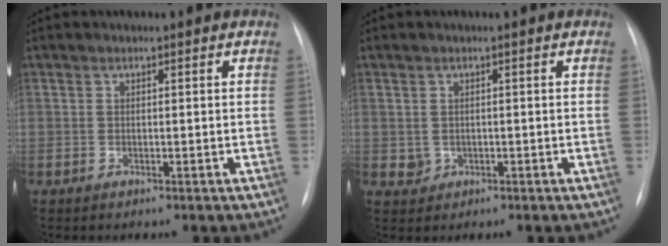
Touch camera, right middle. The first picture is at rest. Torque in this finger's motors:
{"motor_torque": [0.07, -0.13, 0.00, 0.00]}